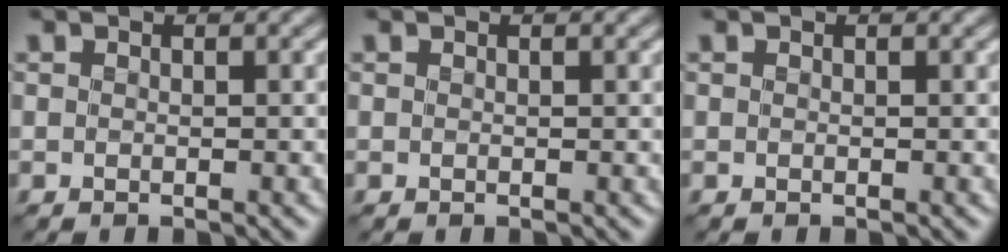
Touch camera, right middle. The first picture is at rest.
{"total": 0.0}
{"total": 0.0}